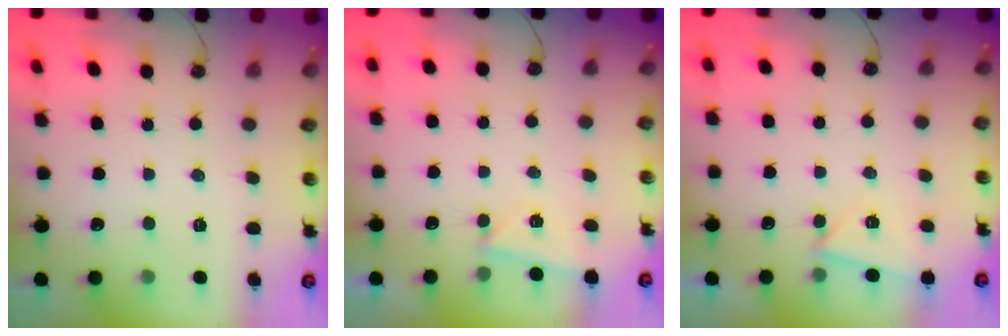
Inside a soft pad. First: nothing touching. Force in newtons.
{"total": 3.1, "press": 2.7, "slide": 1.6}
{"total": 3.0, "press": 2.5, "slide": 1.7}